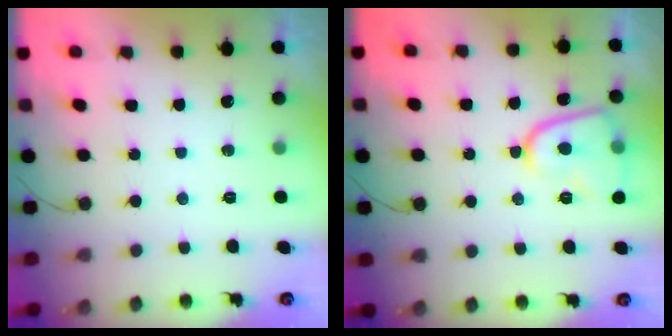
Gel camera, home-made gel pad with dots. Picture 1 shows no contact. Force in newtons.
{"total": 11.7, "press": 11.6, "slide": 1.4}